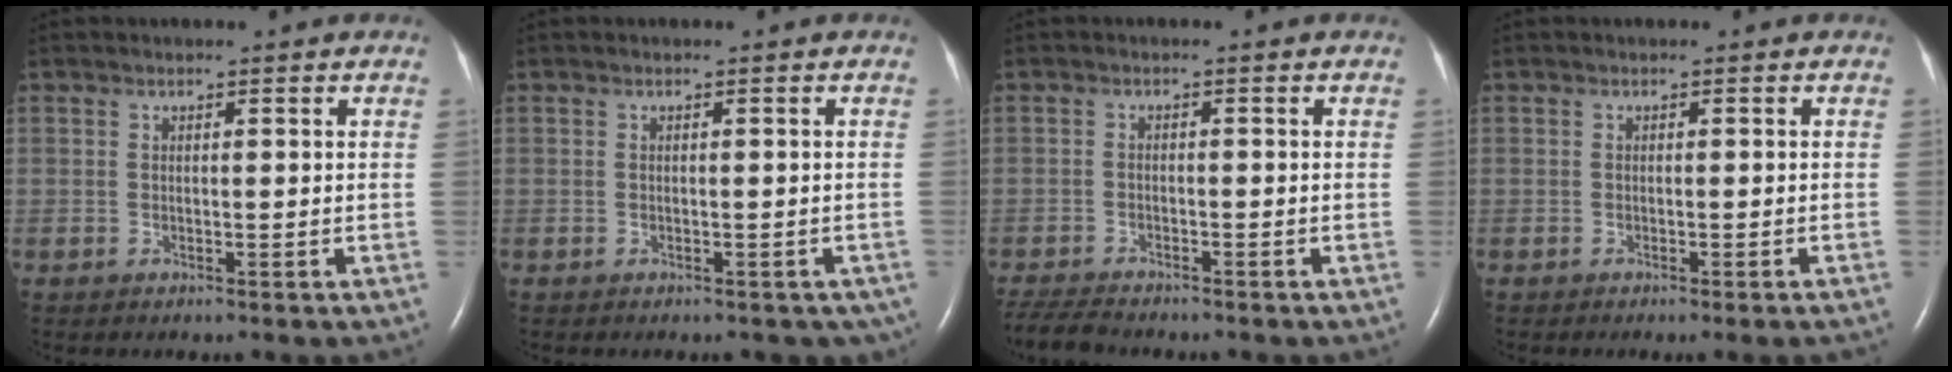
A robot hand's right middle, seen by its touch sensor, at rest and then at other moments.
{"total": 5.0, "force": [-3.7, 2.5, 2.3], "torque": [-0.014, 0.002, -0.038]}
{"total": 5.5, "force": [-5.1, 0.7, 1.8], "torque": [-0.036, -0.021, -0.090]}
{"total": 1.2, "force": [-0.8, -0.4, 0.8], "torque": [-0.008, 0.002, -0.010]}